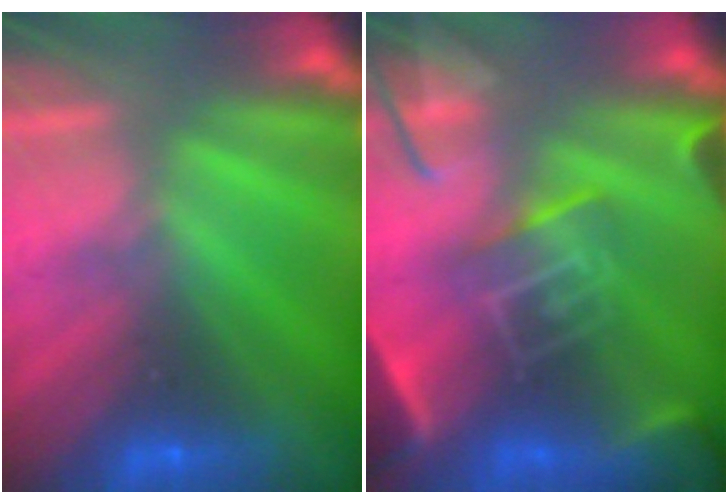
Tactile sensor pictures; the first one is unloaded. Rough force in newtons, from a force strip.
{"total": 7.6}